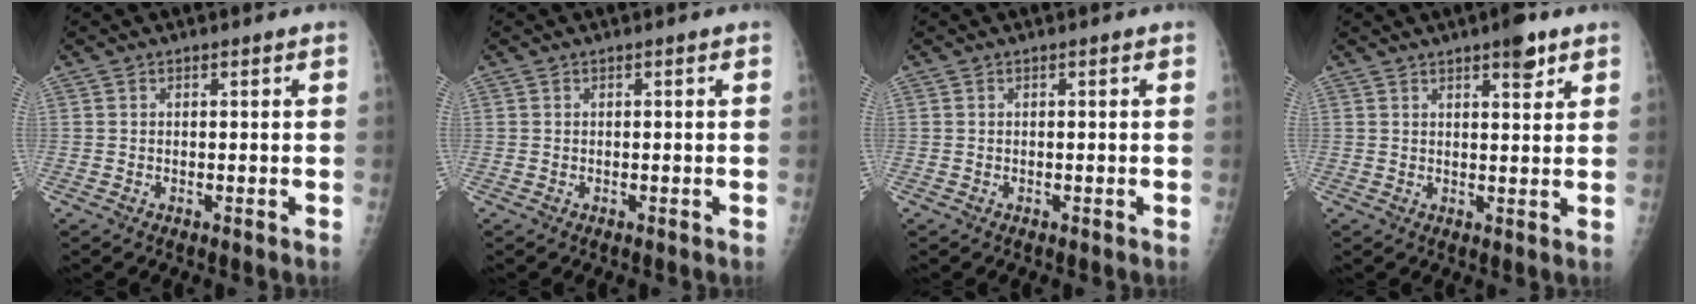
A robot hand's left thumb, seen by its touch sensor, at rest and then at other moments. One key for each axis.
{"total": 0.0}
{"total": 0.0}
{"total": 4.8, "fx": 3.1, "fy": 1.5, "fz": 3.3, "tx": -0.036, "ty": -0.015, "tz": 0.040}